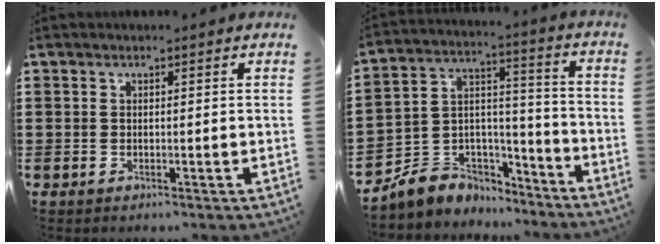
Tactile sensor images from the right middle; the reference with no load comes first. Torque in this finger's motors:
{"motor_torque": [2.14, 0.00, -0.94, -0.16]}